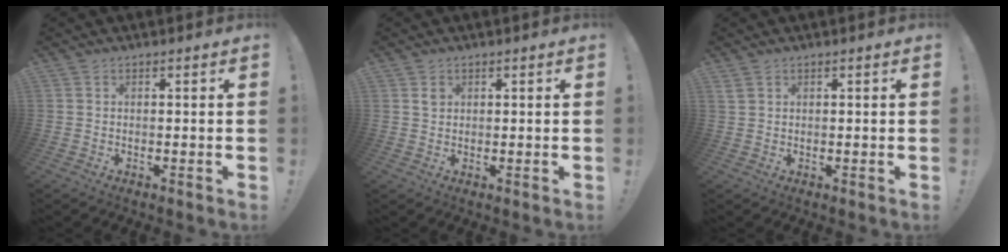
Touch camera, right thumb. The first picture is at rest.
{"total": 1.5, "force": [0.9, 1.2, 0.4], "torque": [0.007, -0.007, 0.014]}
{"total": 1.6, "force": [1.0, 0.9, 0.8], "torque": [-0.016, 0.003, 0.020]}